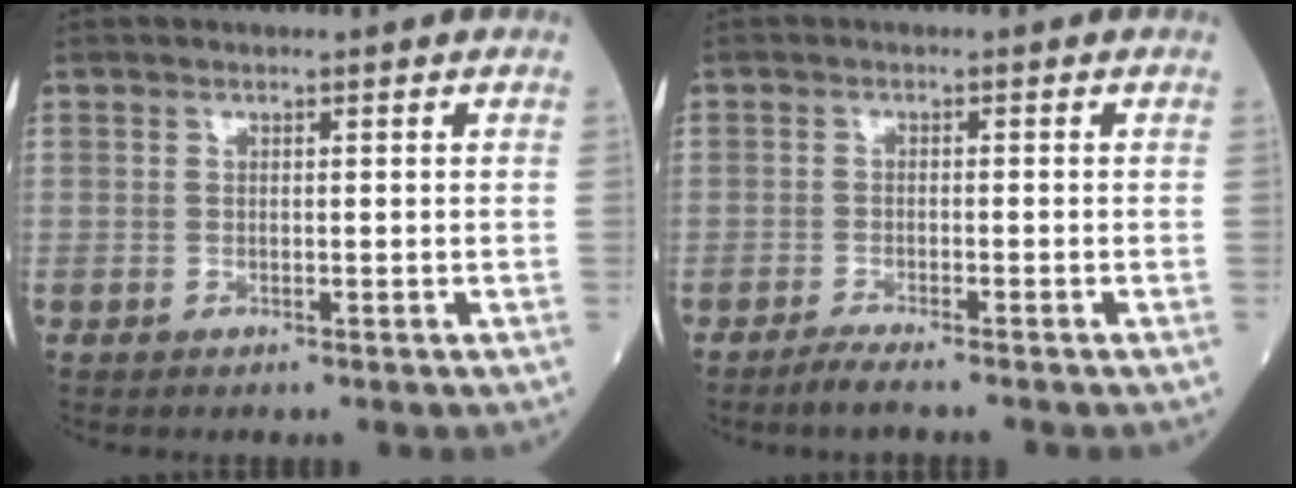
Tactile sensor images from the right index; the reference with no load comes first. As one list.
[{"total": 3.0, "force": [-2.6, -0.4, 1.5], "torque": [-0.031, -0.004, -0.047]}]